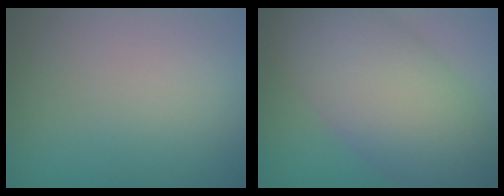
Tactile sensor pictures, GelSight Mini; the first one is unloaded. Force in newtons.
{"total": 10.5, "press": 10.5, "slide": 0.1}